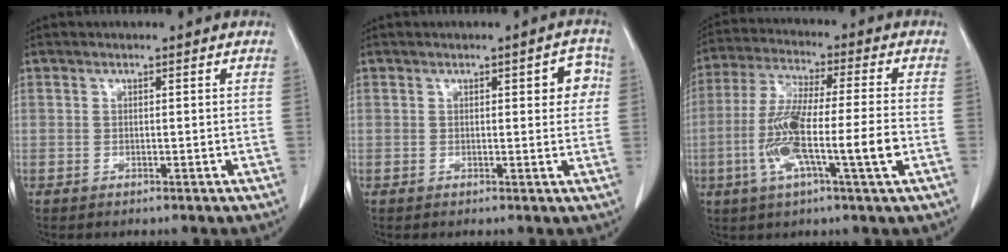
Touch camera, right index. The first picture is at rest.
{"total": 3.8, "force": [0.9, 1.4, 3.4], "torque": [-0.030, 0.009, 0.007]}
{"total": 13.3, "force": [-3.5, 0.6, 12.8], "torque": [-0.247, -0.005, -0.069]}